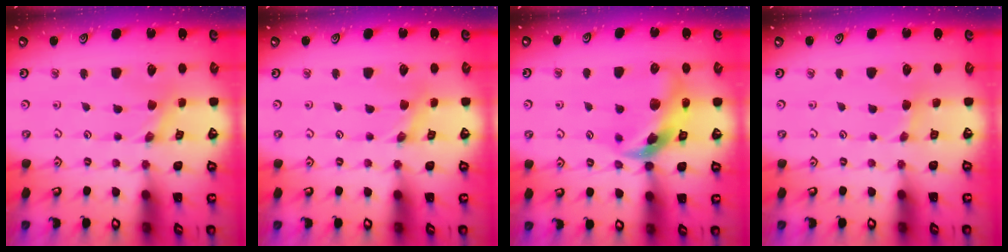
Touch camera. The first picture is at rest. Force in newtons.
{"total": 0.6, "press": 0.6, "slide": 0.2}
{"total": 13.2, "press": 13.1, "slide": 1.8}
{"total": 2.1, "press": 2.0, "slide": 0.3}